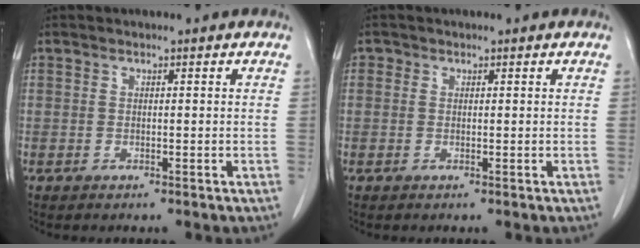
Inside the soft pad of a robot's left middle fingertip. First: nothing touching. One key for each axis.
{"total": 0.5, "fx": 0.2, "fy": 0.5, "fz": 0.1, "tx": 0.003, "ty": 0.001, "tz": 0.003}